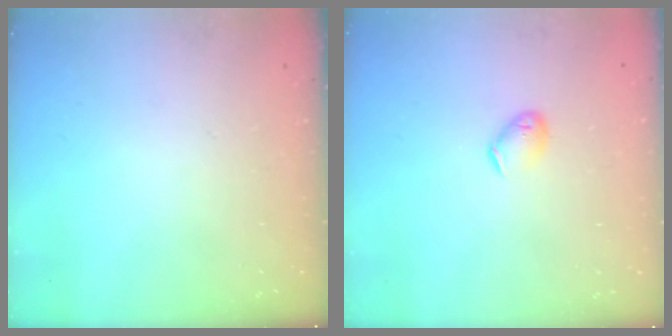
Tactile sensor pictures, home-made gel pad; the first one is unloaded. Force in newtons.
{"total": 7.0, "press": 6.9, "slide": 1.3}